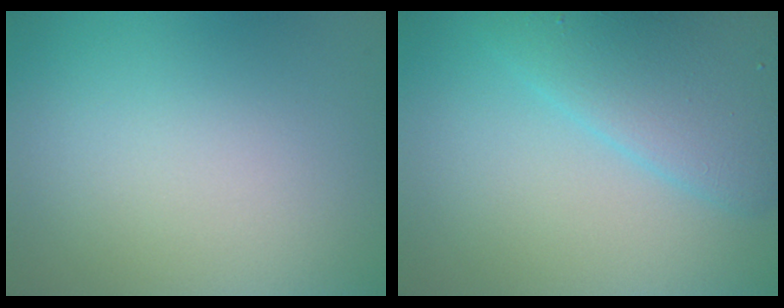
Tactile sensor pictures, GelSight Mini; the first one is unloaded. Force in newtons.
{"total": 5.3, "press": 5.3, "slide": 0.2}